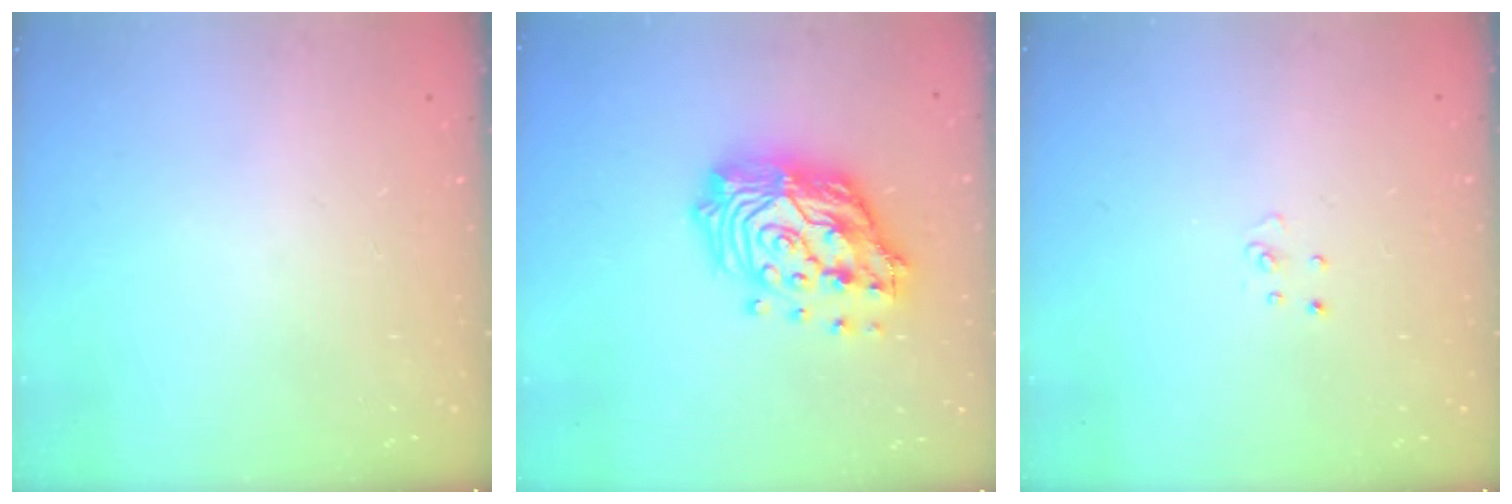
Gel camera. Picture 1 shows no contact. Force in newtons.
{"total": 19.3, "press": 19.2, "slide": 2.1}
{"total": 3.1, "press": 3.1, "slide": 0.2}